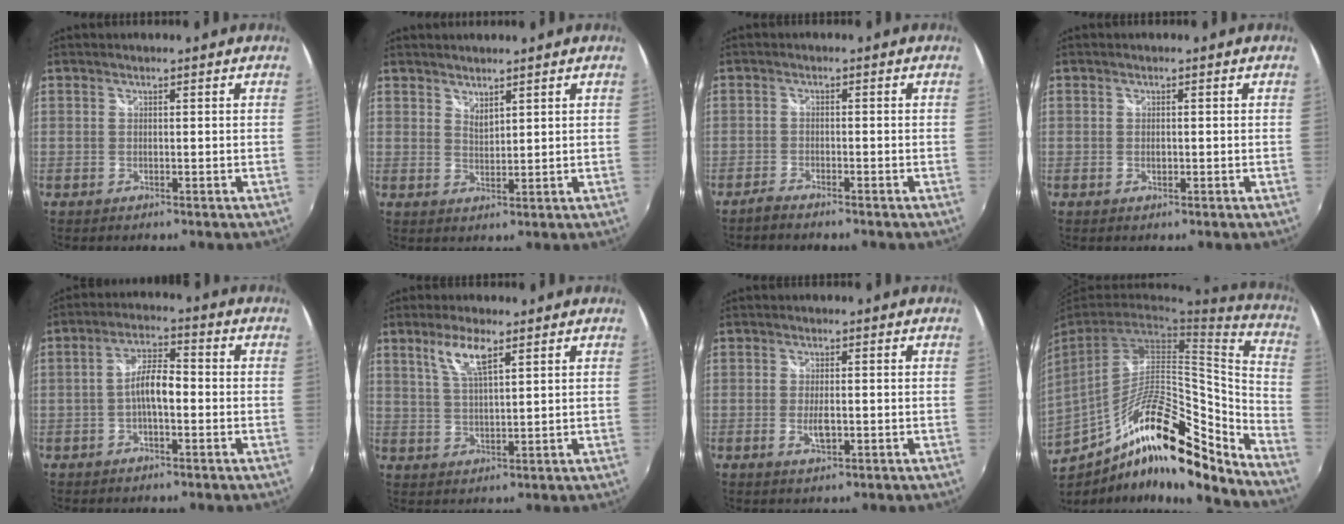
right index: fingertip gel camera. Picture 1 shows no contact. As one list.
[{"total": 2.2, "force": [2.0, 0.6, 0.8], "torque": [-0.011, 0.001, 0.036]}, {"total": 2.6, "force": [-2.3, 0.4, 0.9], "torque": [-0.032, -0.004, -0.046]}, {"total": 0.8, "force": [-0.2, 0.6, 0.6], "torque": [-0.010, 0.002, -0.003]}, {"total": 5.9, "force": [-1.3, 2.0, 5.3], "torque": [-0.101, 0.015, -0.024]}, {"total": 6.1, "force": [3.4, 1.6, 4.9], "torque": [-0.095, 0.004, 0.069]}, {"total": 4.1, "force": [-1.2, 1.2, 3.7], "torque": [-0.077, -0.006, -0.023]}, {"total": 21.0, "force": [-13.8, 5.7, 14.8], "torque": [-0.245, -0.004, -0.235]}]